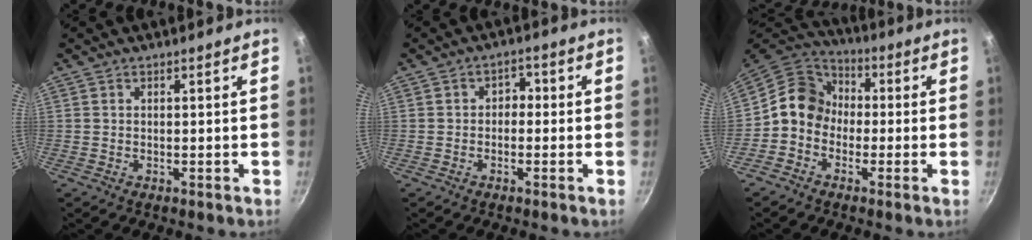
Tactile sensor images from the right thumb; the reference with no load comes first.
{"total": 2.8, "force": [-0.5, 2.2, 1.6], "torque": [-0.005, 0.012, -0.016]}
{"total": 10.2, "force": [-1.2, 8.7, 5.1], "torque": [-0.058, 0.038, -0.050]}